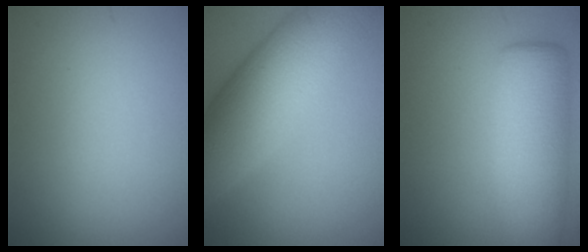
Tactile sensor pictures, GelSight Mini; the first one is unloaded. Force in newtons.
{"total": 10.3, "press": 10.3, "slide": 0.2}
{"total": 8.0, "press": 7.9, "slide": 0.7}